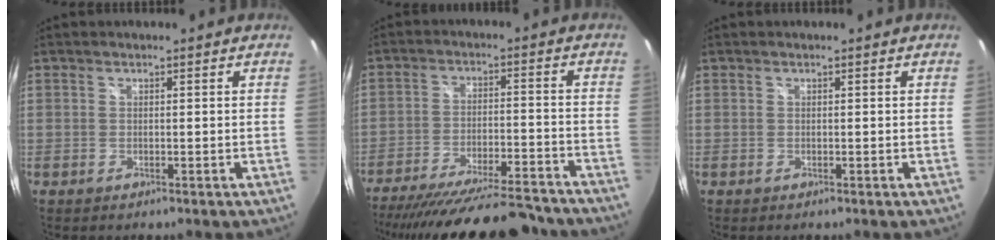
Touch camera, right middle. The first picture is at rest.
{"total": 25.9, "force": [-23.0, 4.5, 11.0], "torque": [-0.203, -0.037, -0.323]}
{"total": 0.0}